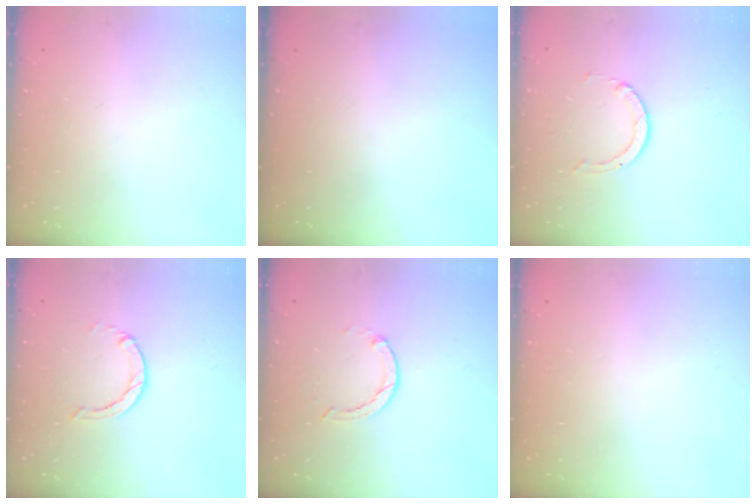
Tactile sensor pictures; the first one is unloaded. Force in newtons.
{"total": 0.0}
{"total": 1.5, "press": 1.5, "slide": 0.2}
{"total": 1.0, "press": 0.9, "slide": 0.3}
{"total": 0.0}
{"total": 2.7, "press": 2.7, "slide": 0.2}